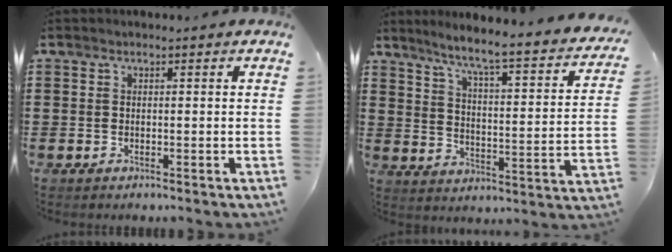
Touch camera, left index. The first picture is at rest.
{"total": 5.5, "force": [4.6, -0.7, 2.9], "torque": [-0.079, -0.045, 0.062]}